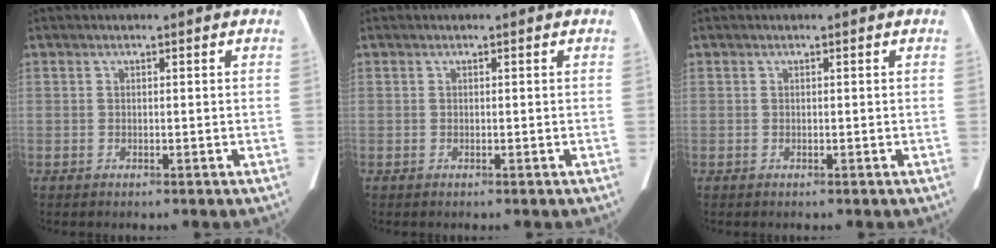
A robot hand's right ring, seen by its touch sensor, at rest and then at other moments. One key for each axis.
{"total": 0.0}
{"total": 0.0}